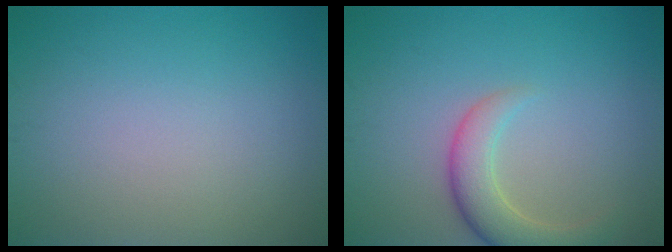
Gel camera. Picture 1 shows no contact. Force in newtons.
{"total": 4.1, "press": 4.1, "slide": 0.3}